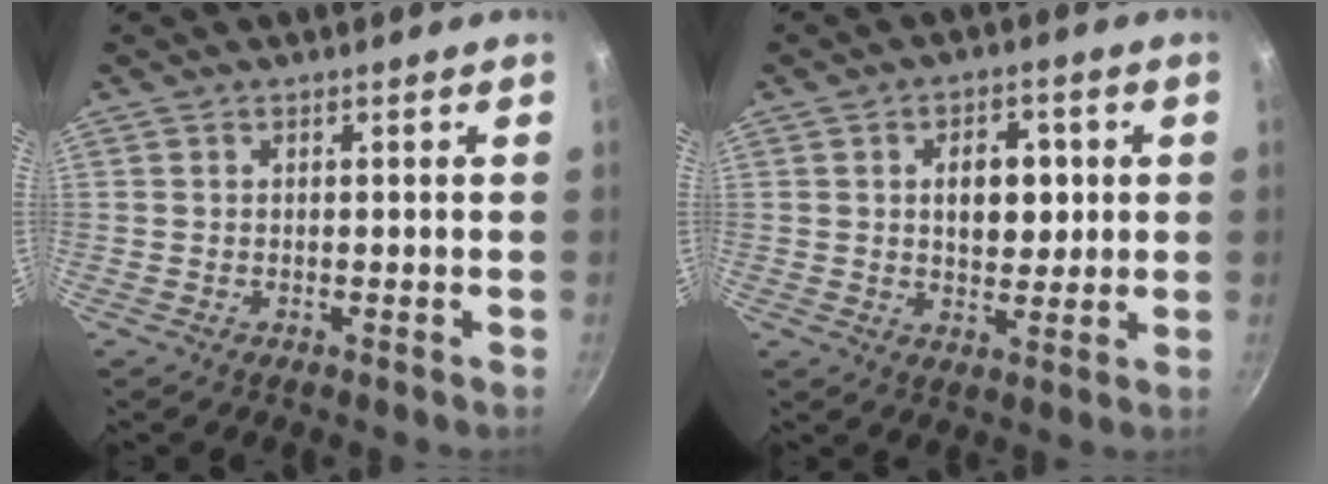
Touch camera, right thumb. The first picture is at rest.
{"total": 8.0, "force": [1.4, 5.1, 6.0], "torque": [-0.053, -0.003, 0.022]}